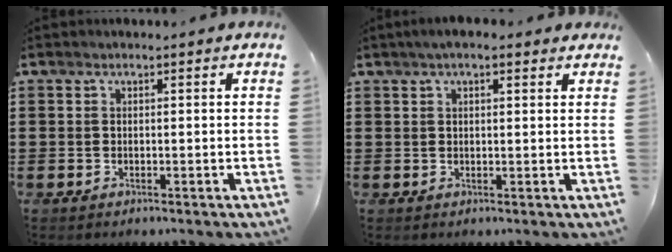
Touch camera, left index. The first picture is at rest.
{"total": 2.6, "force": [1.7, 0.7, 1.8], "torque": [-0.038, 0.009, 0.029]}